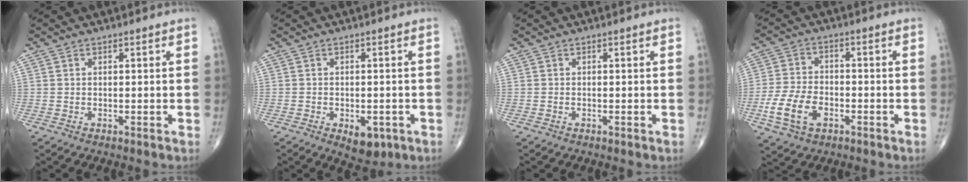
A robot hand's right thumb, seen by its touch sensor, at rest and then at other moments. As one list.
[{"total": 5.2, "force": [-2.0, 2.9, 3.8], "torque": [-0.042, 0.005, -0.016]}, {"total": 0.0}, {"total": 9.6, "force": [-3.5, 6.0, 6.6], "torque": [-0.136, 0.013, -0.067]}]